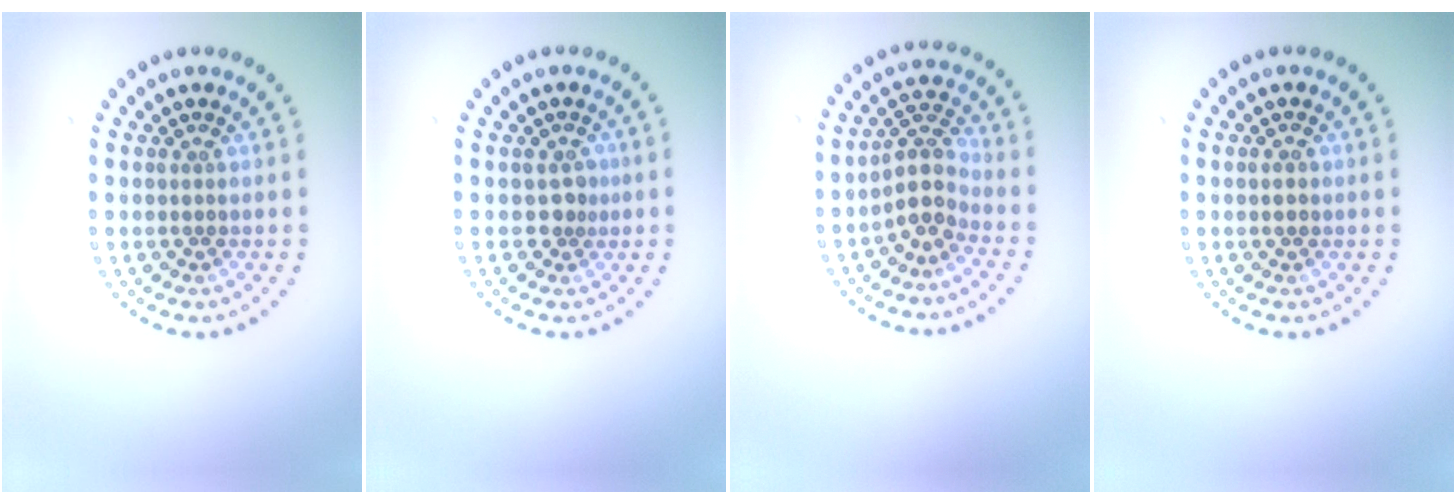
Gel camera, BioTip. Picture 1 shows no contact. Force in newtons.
{"total": 1.5, "press": 1.1, "slide": 1.0}
{"total": 3.1, "press": 2.3, "slide": 2.1}
{"total": 1.2, "press": 1.2, "slide": 0.1}